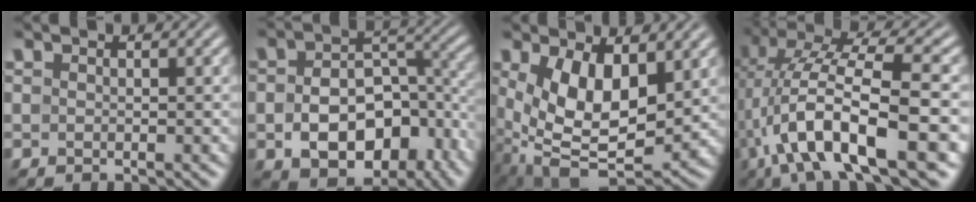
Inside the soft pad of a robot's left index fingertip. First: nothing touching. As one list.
[{"total": 10.6, "force": [-4.2, 6.6, 7.2], "torque": [-0.120, -0.016, -0.056]}, {"total": 8.4, "force": [1.7, 4.5, 6.8], "torque": [-0.139, -0.017, 0.034]}, {"total": 11.0, "force": [-2.5, 3.5, 10.1], "torque": [-0.184, 0.019, -0.051]}]